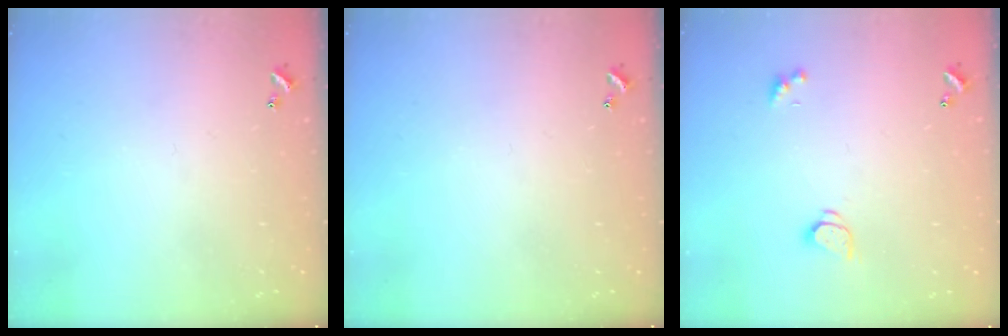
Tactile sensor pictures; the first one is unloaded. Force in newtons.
{"total": 0.0}
{"total": 1.6, "press": 1.5, "slide": 0.5}